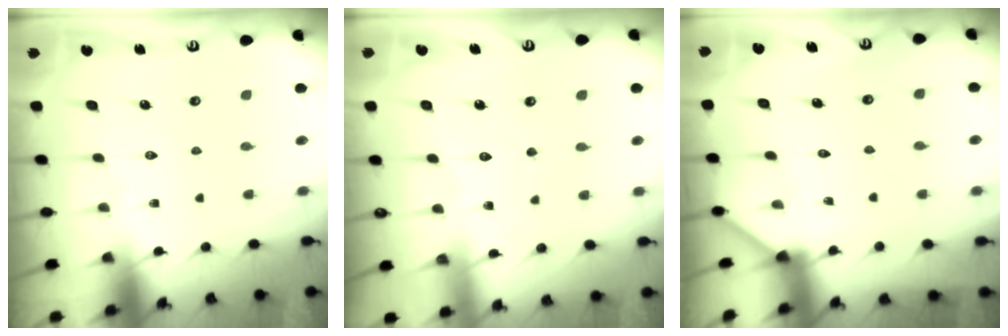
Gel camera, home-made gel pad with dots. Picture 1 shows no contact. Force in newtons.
{"total": 3.2, "press": 3.2, "slide": 0.3}
{"total": 2.7, "press": 2.7, "slide": 0.4}